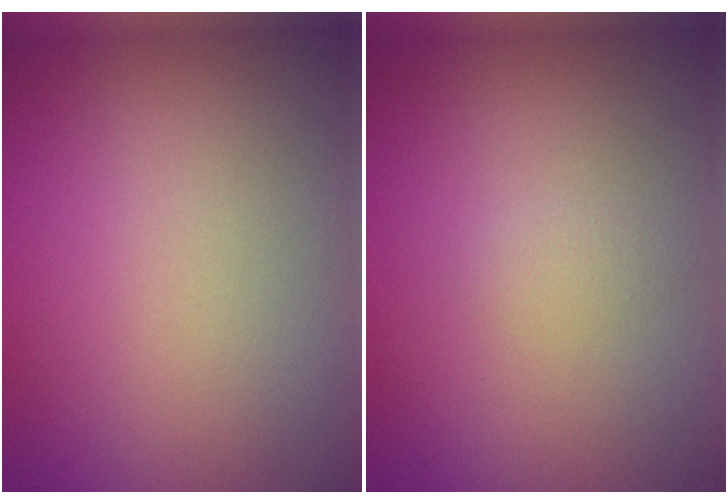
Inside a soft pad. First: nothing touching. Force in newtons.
{"total": 0.8, "press": 0.8, "slide": 0.1}